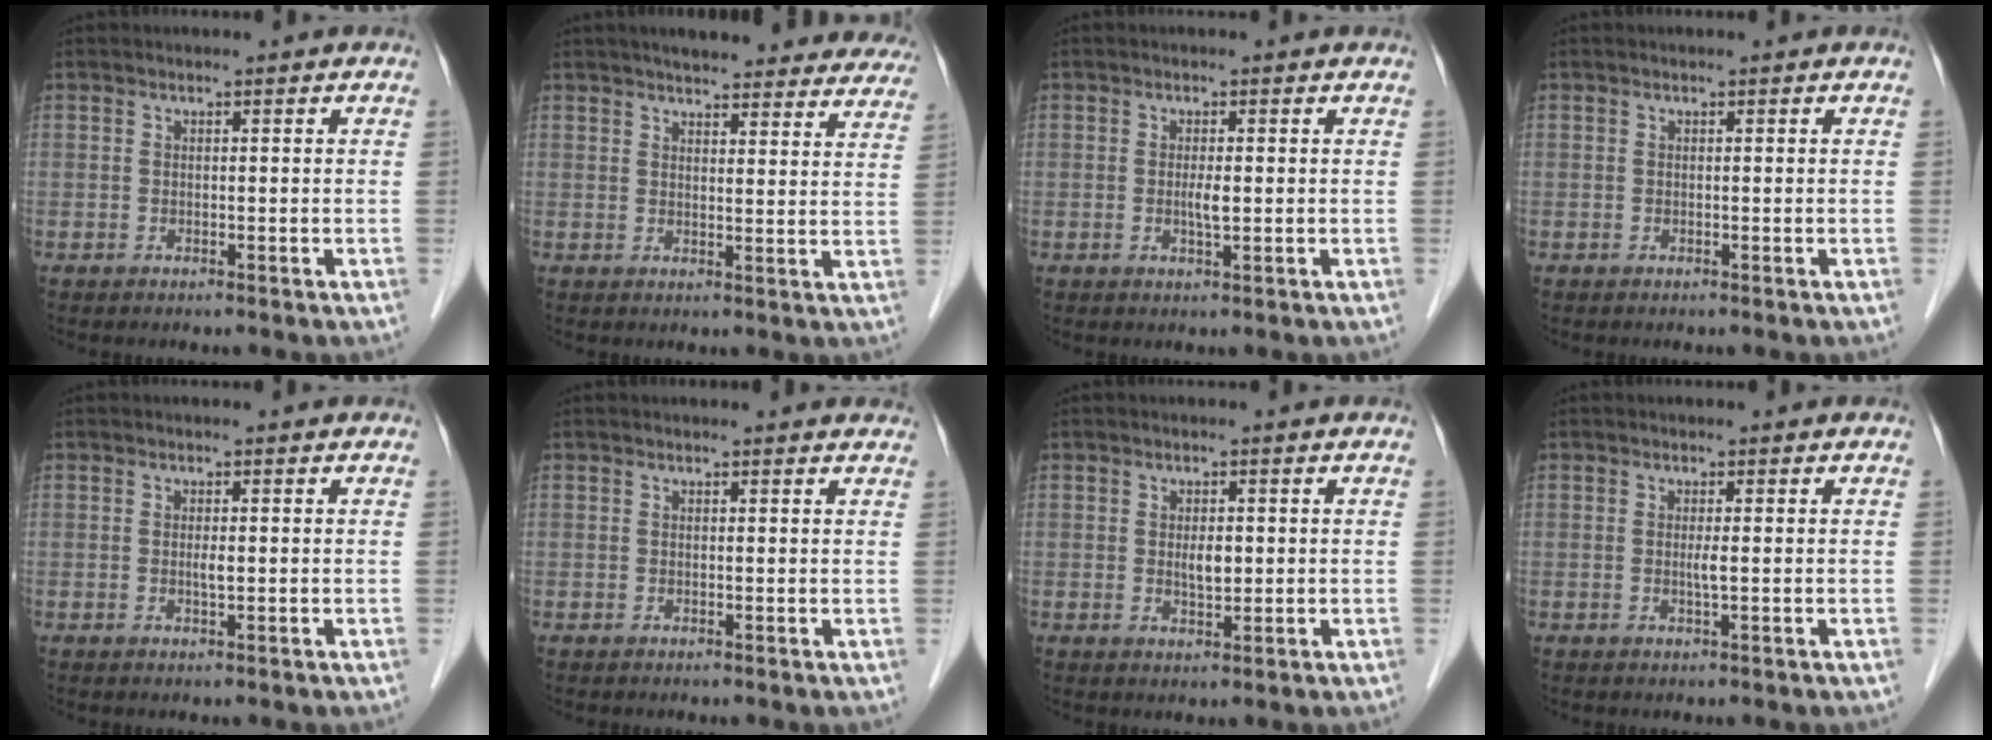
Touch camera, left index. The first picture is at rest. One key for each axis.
{"total": 22.7, "fx": 20.5, "fy": 4.9, "fz": 8.3, "tx": -0.098, "ty": -0.013, "tz": 0.233}
{"total": 1.8, "fx": 0.0, "fy": 0.3, "fz": 1.8, "tx": -0.036, "ty": -0.001, "tz": 0.000}
{"total": 0.0}
{"total": 1.1, "fx": 0.1, "fy": 0.1, "fz": 1.1, "tx": -0.021, "ty": -0.001, "tz": 0.001}
{"total": 3.4, "fx": 3.2, "fy": 0.8, "fz": 0.5, "tx": -0.006, "ty": 0.004, "tz": 0.019}
{"total": 2.4, "fx": 0.3, "fy": 1.0, "fz": 2.1, "tx": -0.038, "ty": -0.002, "tz": 0.006}
{"total": 1.1, "fx": 0.0, "fy": -0.1, "fz": 1.1, "tx": -0.026, "ty": -0.002, "tz": -0.001}